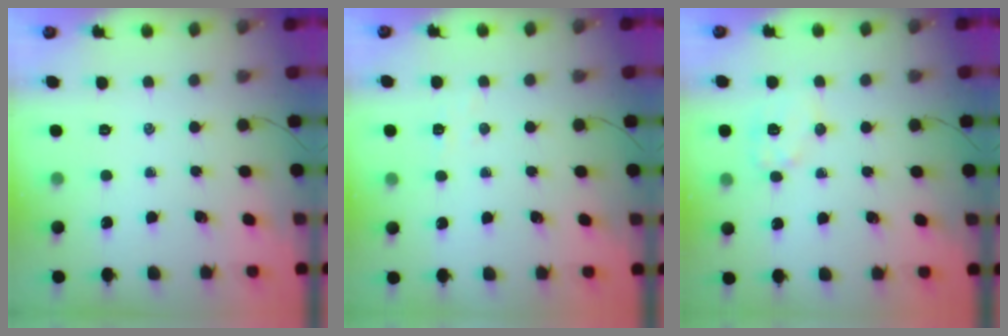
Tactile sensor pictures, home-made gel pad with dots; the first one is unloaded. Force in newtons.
{"total": 3.2, "press": 3.0, "slide": 1.1}
{"total": 7.8, "press": 7.7, "slide": 0.8}